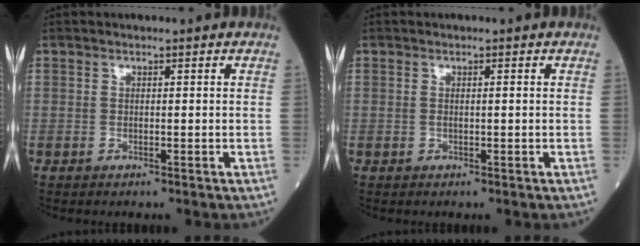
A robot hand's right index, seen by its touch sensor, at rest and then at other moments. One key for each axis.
{"total": 0.9, "fx": 0.1, "fy": 0.2, "fz": 0.9, "tx": -0.024, "ty": 0.005, "tz": 0.005}